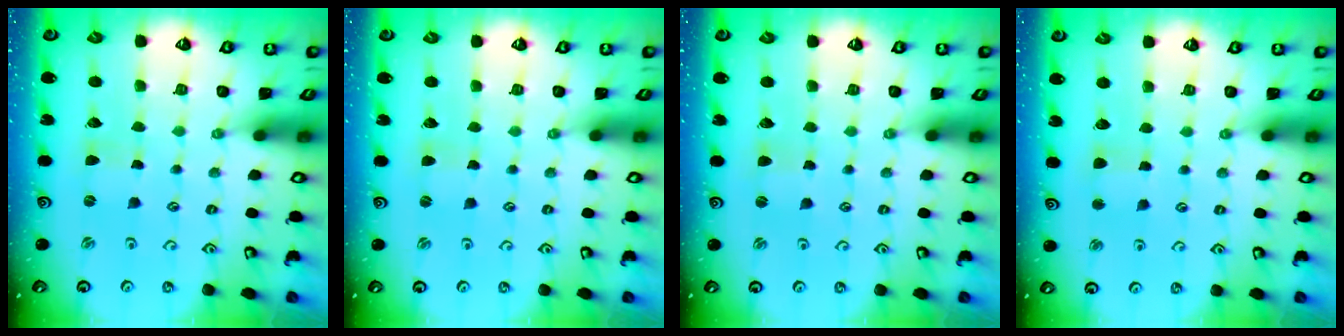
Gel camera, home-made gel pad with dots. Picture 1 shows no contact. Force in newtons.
{"total": 1.3, "press": 1.3, "slide": 0.4}
{"total": 2.0, "press": 2.0, "slide": 0.3}
{"total": 3.4, "press": 3.4, "slide": 0.3}